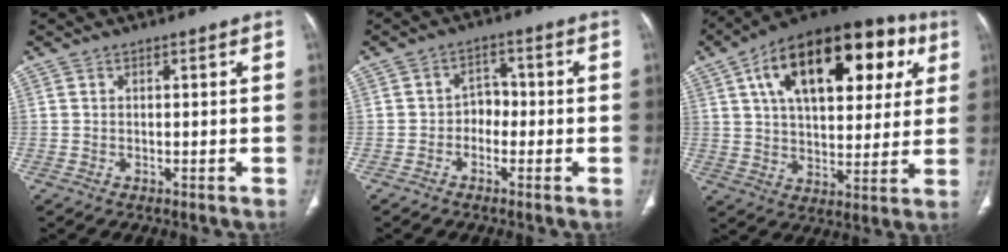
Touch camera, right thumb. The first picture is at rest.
{"total": 3.5, "force": [-1.2, 2.7, 1.7], "torque": [-0.003, 0.020, -0.030]}
{"total": 27.9, "force": [10.5, 14.4, 21.5], "torque": [-0.296, 0.024, 0.158]}